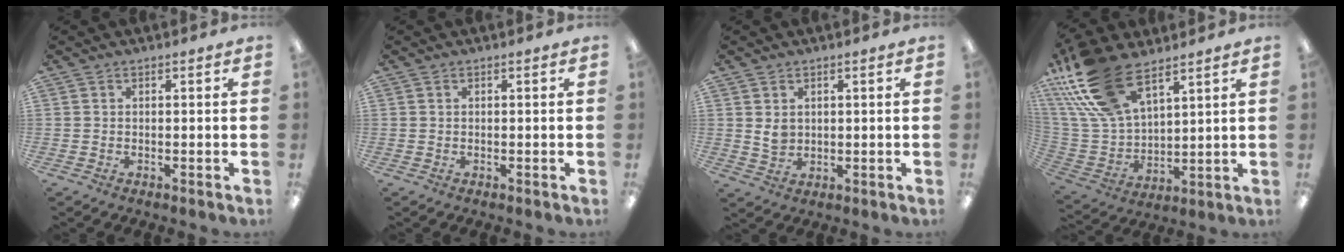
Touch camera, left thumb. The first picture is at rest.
{"total": 0.0}
{"total": 3.5, "force": [1.2, 2.7, 1.9], "torque": [-0.023, -0.004, 0.019]}
{"total": 21.1, "force": [13.5, 10.4, 12.4], "torque": [-0.295, -0.058, 0.252]}